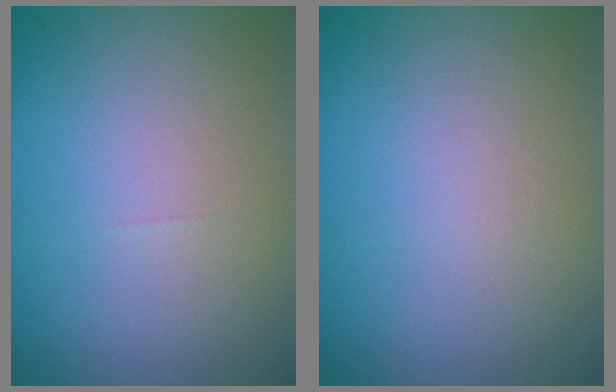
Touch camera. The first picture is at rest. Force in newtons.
{"total": 0.0}